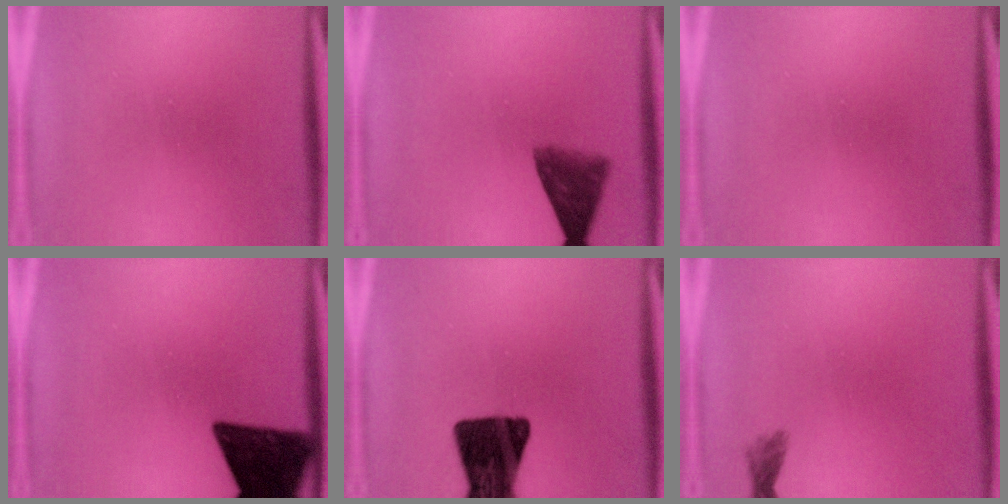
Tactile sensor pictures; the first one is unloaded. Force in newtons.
{"total": 6.8}
{"total": 0.0}
{"total": 12.5}
{"total": 14.3}
{"total": 1.6}